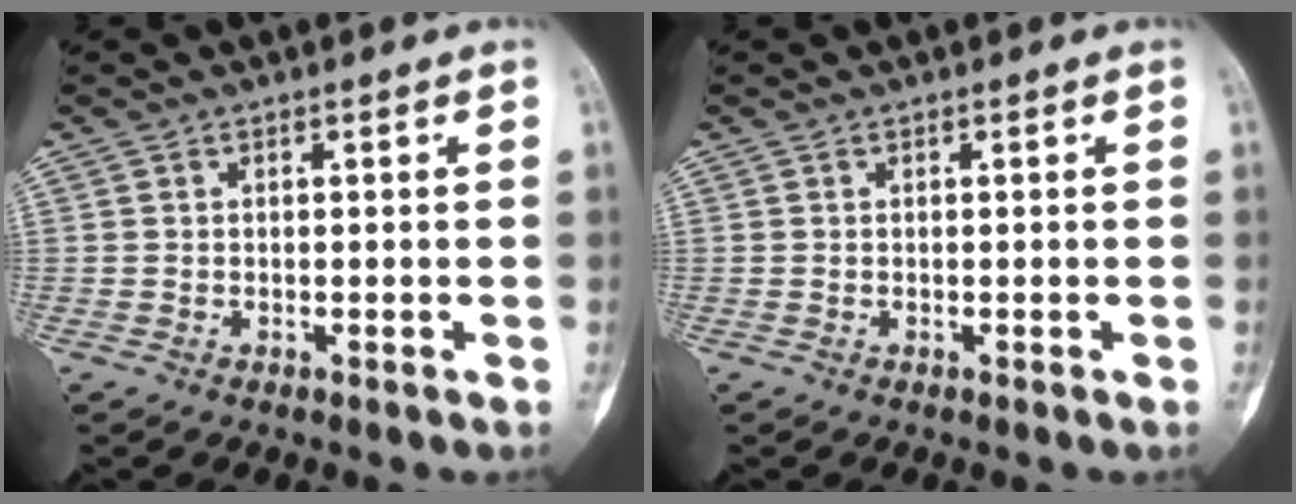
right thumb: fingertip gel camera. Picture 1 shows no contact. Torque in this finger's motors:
{"motor_torque": [-0.02, 0.01, 0.00, 0.00, 0.01]}